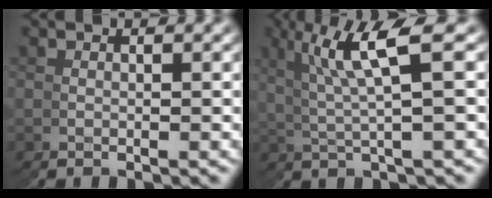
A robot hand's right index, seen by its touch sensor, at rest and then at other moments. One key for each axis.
{"total": 4.9, "fx": 2.4, "fy": 1.7, "fz": 3.9, "tx": -0.077, "ty": 0.004, "tz": 0.038}